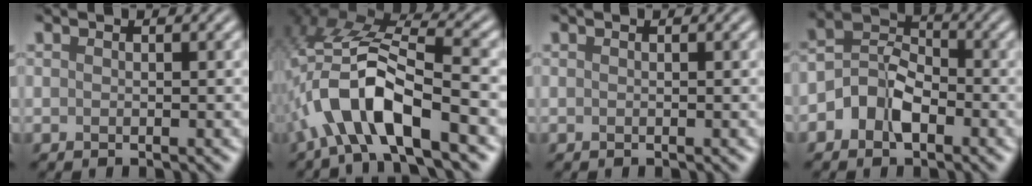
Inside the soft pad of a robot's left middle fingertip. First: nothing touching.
{"total": 9.4, "force": [-3.7, 3.5, 7.9], "torque": [-0.169, 0.010, -0.069]}
{"total": 0.0}
{"total": 4.5, "force": [-2.0, 3.0, 2.8], "torque": [-0.047, 0.010, -0.047]}